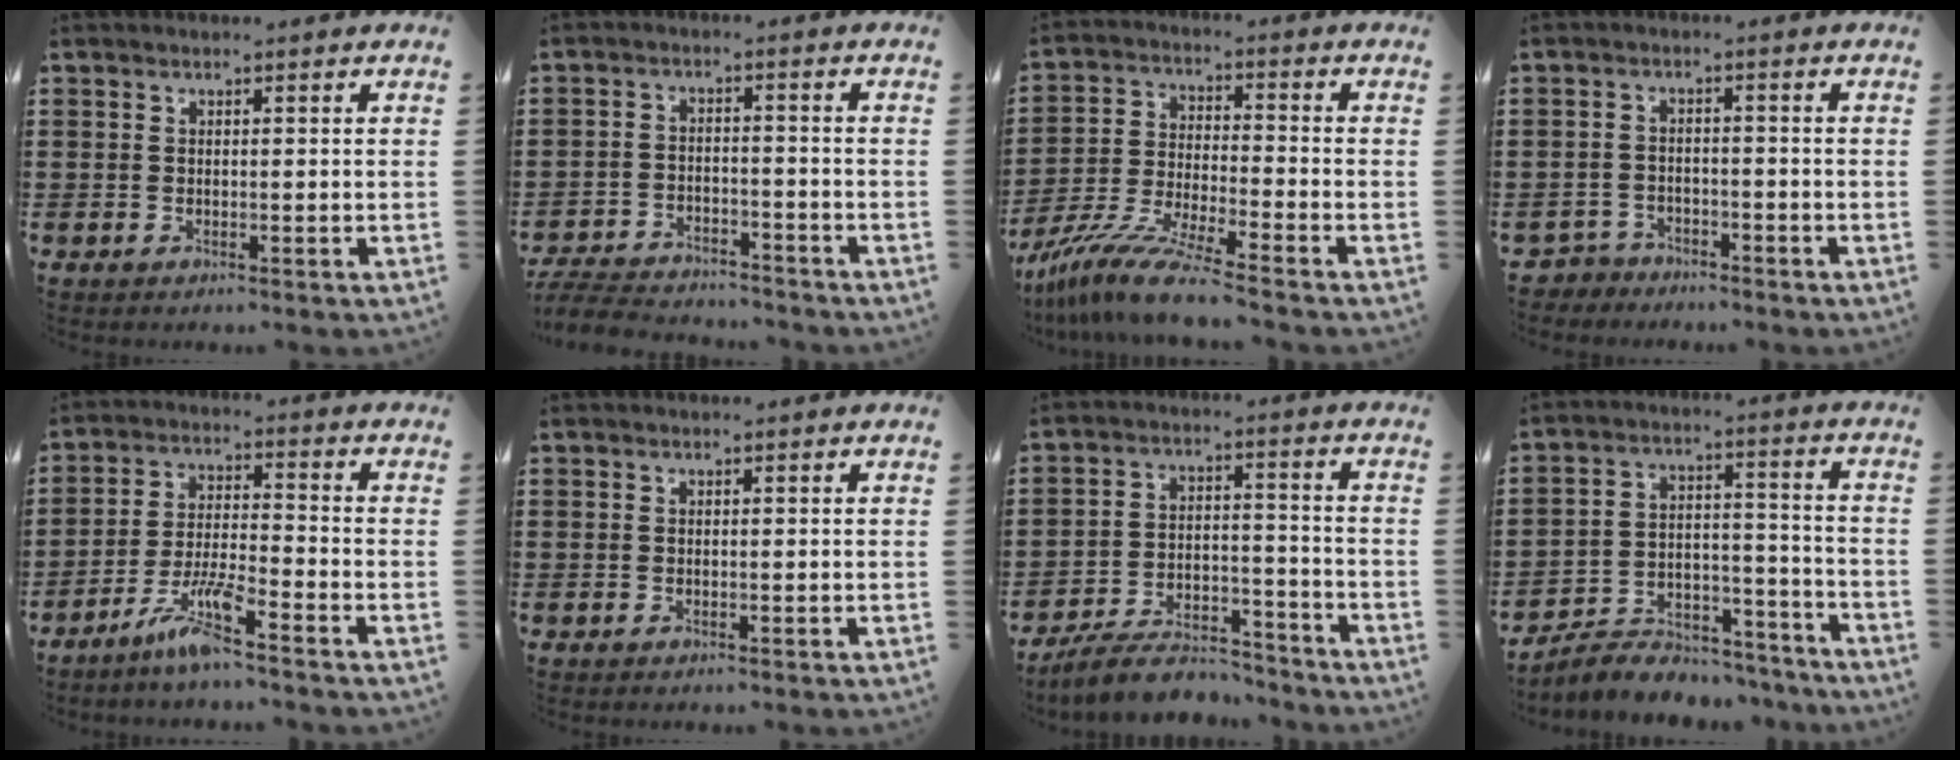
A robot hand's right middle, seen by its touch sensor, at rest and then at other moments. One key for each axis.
{"total": 5.6, "fx": -5.4, "fy": 0.9, "fz": 0.9, "tx": -0.023, "ty": 0.007, "tz": -0.110}
{"total": 10.1, "fx": -8.8, "fy": 0.0, "fz": 4.9, "tx": -0.105, "ty": -0.002, "tz": -0.176}
{"total": 2.9, "fx": -2.8, "fy": 0.8, "fz": -0.3, "tx": -0.005, "ty": 0.000, "tz": -0.063}
{"total": 7.3, "fx": -5.4, "fy": 0.5, "fz": 4.9, "tx": -0.103, "ty": -0.009, "tz": -0.104}
{"total": 0.0}
{"total": 7.9, "fx": -7.3, "fy": 1.8, "fz": 2.6, "tx": -0.043, "ty": 0.018, "tz": -0.138}
{"total": 6.4, "fx": -6.2, "fy": 1.4, "fz": 0.8, "tx": -0.016, "ty": 0.014, "tz": -0.123}